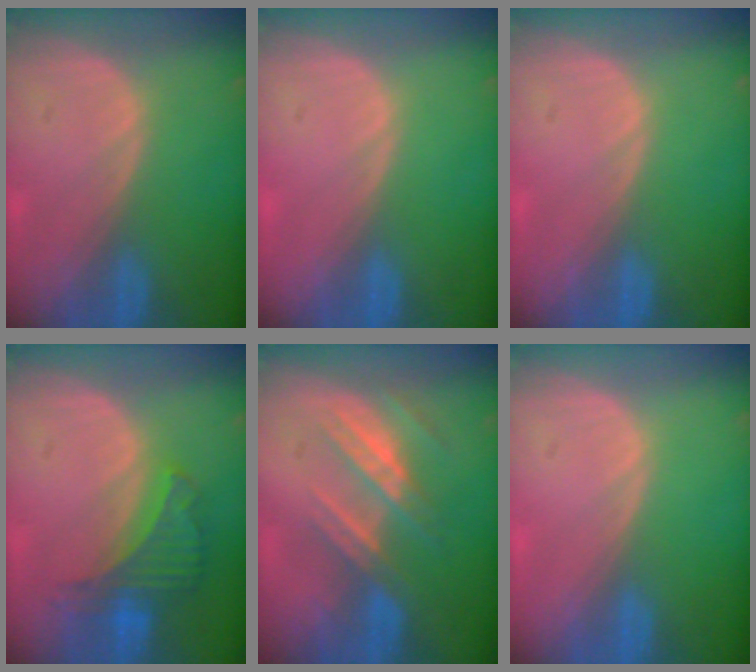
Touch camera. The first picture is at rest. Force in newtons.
{"total": 0.0}
{"total": 0.0}
{"total": 6.5, "press": 6.0, "slide": 2.4}
{"total": 7.2, "press": 6.7, "slide": 2.7}
{"total": 0.0}